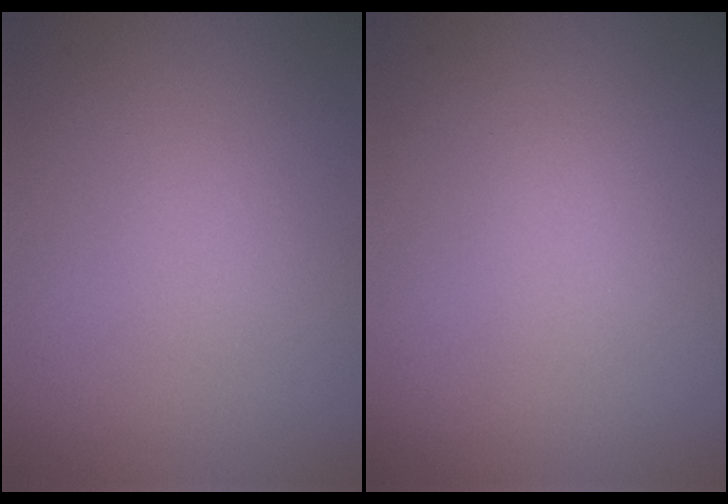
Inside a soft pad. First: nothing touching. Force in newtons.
{"total": 0.0}